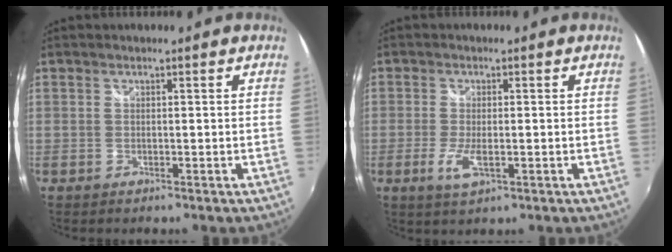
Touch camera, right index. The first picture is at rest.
{"total": 4.4, "force": [-1.5, 1.4, 3.9], "torque": [-0.085, -0.010, -0.027]}